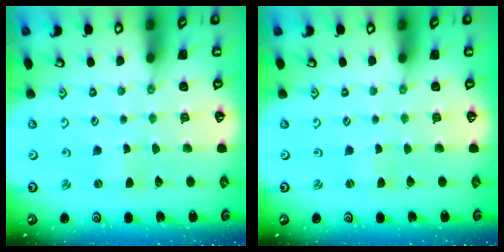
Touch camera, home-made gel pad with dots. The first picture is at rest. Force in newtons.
{"total": 0.0}